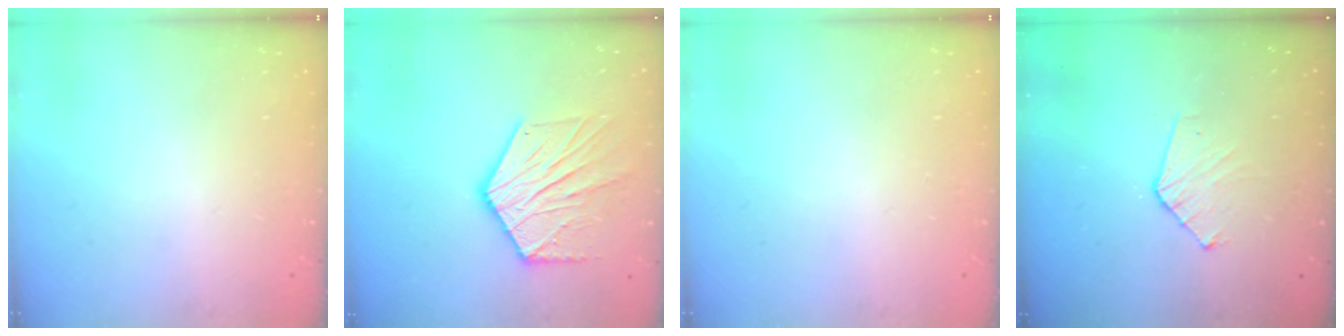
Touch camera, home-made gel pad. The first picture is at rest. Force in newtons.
{"total": 13.6, "press": 13.6, "slide": 1.0}
{"total": 0.0}
{"total": 5.9, "press": 5.9, "slide": 0.5}